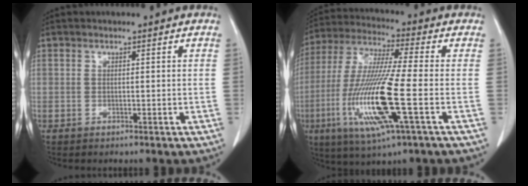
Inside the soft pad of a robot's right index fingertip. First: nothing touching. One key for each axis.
{"total": 16.2, "fx": -4.2, "fy": 0.4, "fz": 15.6, "tx": -0.327, "ty": -0.019, "tz": -0.082}